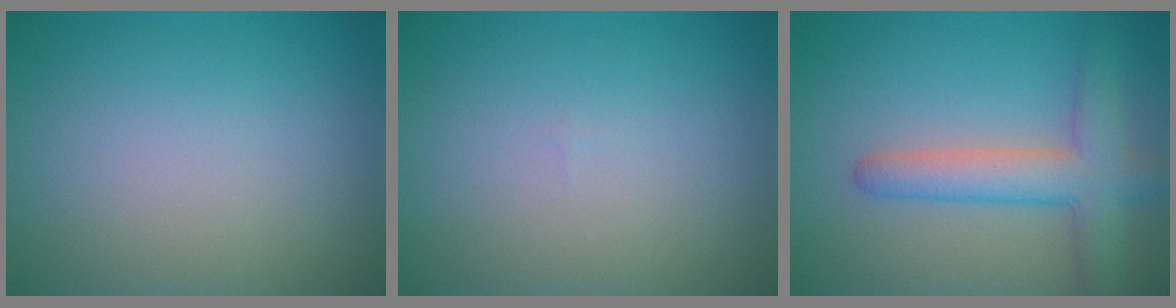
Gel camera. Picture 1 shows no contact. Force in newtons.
{"total": 0.0}
{"total": 4.8, "press": 4.8, "slide": 0.3}